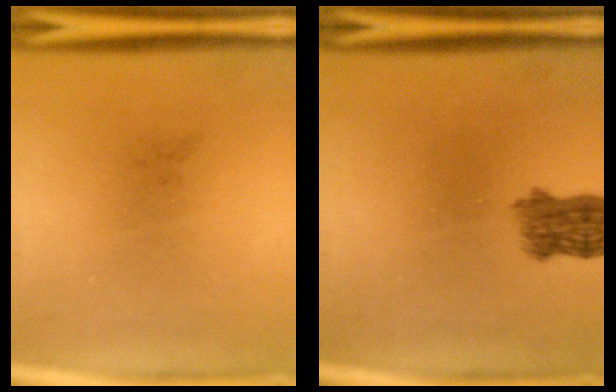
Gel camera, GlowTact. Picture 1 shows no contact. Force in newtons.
{"total": 4.2}